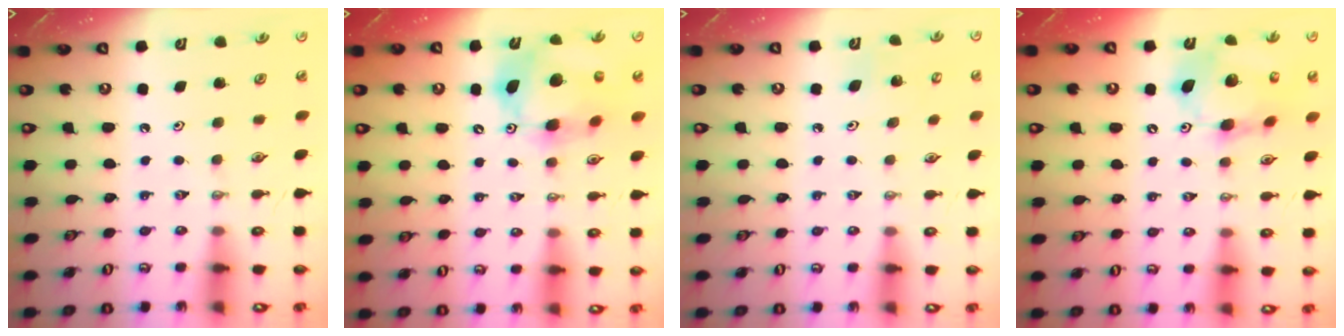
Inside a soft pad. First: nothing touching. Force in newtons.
{"total": 14.5, "press": 14.3, "slide": 2.3}
{"total": 4.8, "press": 4.7, "slide": 0.9}
{"total": 14.5, "press": 14.4, "slide": 2.0}